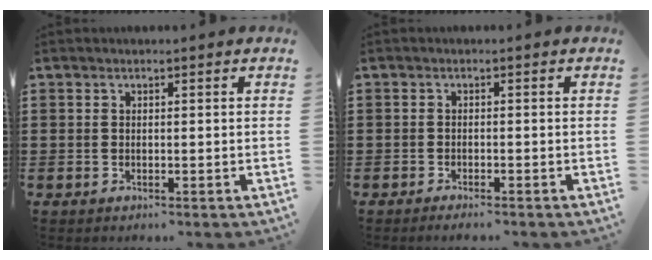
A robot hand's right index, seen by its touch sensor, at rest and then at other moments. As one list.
[{"total": 1.1, "force": [-1.0, -0.2, 0.3], "torque": [-0.007, -0.004, -0.019]}]